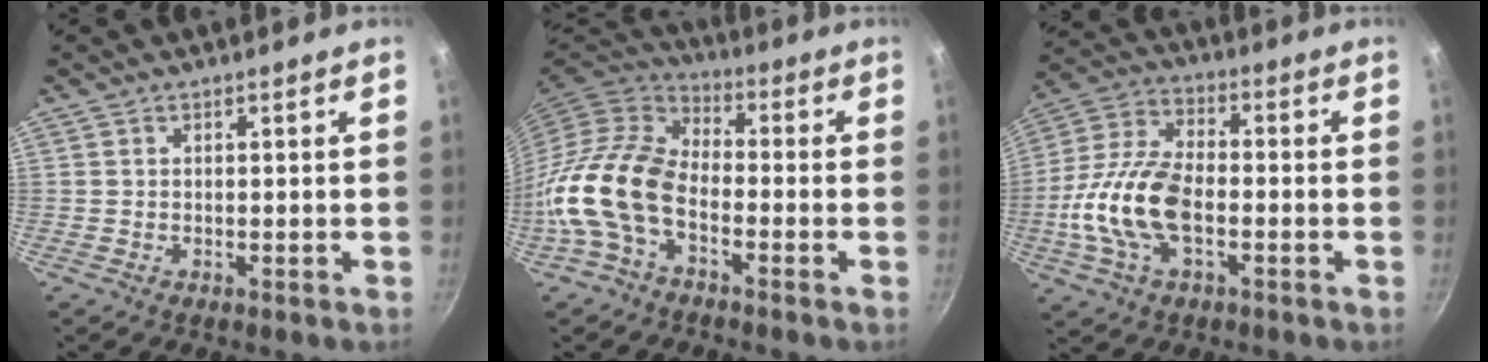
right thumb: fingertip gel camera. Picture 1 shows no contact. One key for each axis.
{"total": 13.2, "fx": -4.8, "fy": 8.1, "fz": 9.3, "tx": -0.166, "ty": 0.047, "tz": -0.112}
{"total": 15.8, "fx": -3.3, "fy": 8.5, "fz": 12.9, "tx": -0.249, "ty": 0.033, "tz": -0.078}